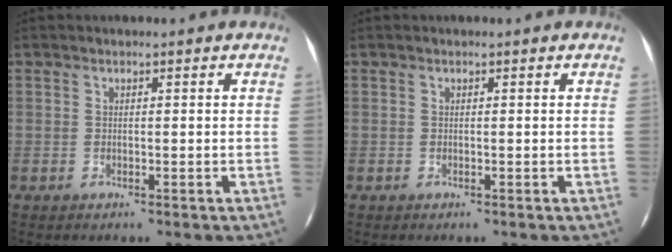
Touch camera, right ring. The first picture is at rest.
{"total": 0.0}